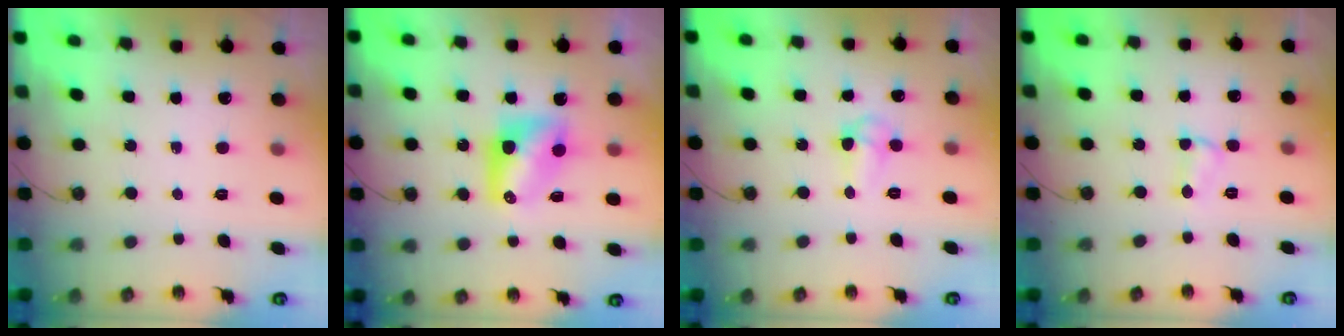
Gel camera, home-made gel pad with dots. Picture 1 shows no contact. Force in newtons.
{"total": 8.8, "press": 8.7, "slide": 0.4}
{"total": 6.0, "press": 6.0, "slide": 0.6}
{"total": 2.9, "press": 2.9, "slide": 0.5}